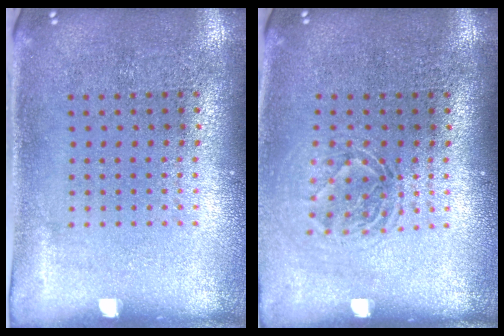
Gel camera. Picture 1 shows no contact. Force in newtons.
{"total": 1.5, "press": 1.2, "slide": 0.9}